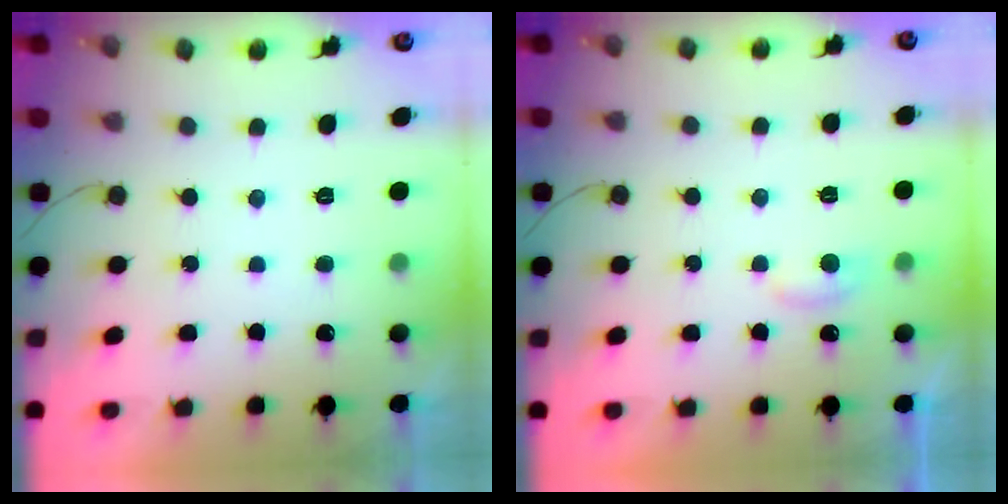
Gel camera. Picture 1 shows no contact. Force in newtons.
{"total": 4.1, "press": 4.1, "slide": 0.5}